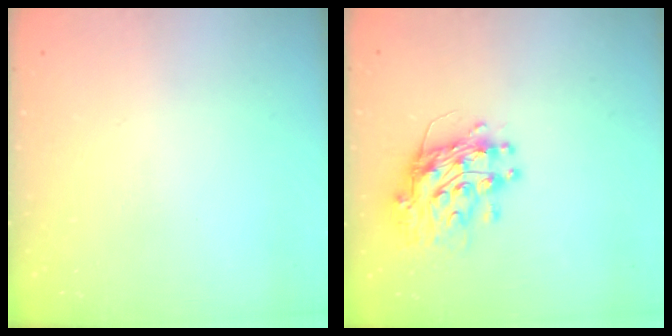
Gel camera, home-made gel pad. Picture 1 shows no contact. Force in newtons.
{"total": 11.7, "press": 11.6, "slide": 1.2}